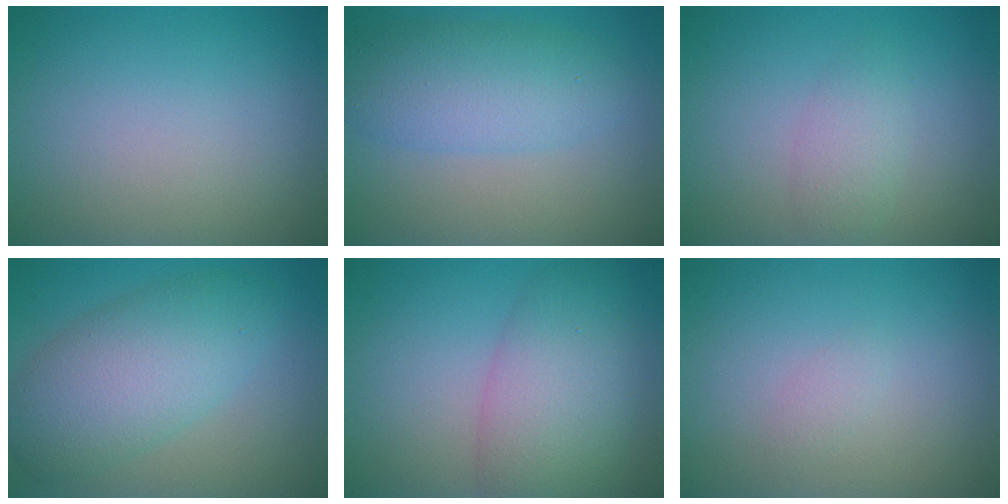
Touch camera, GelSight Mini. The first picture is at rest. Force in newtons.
{"total": 5.2, "press": 5.2, "slide": 0.2}
{"total": 2.1, "press": 2.1, "slide": 0.1}
{"total": 6.9, "press": 6.9, "slide": 0.1}
{"total": 7.1, "press": 7.1, "slide": 0.4}
{"total": 0.7, "press": 0.7, "slide": 0.1}